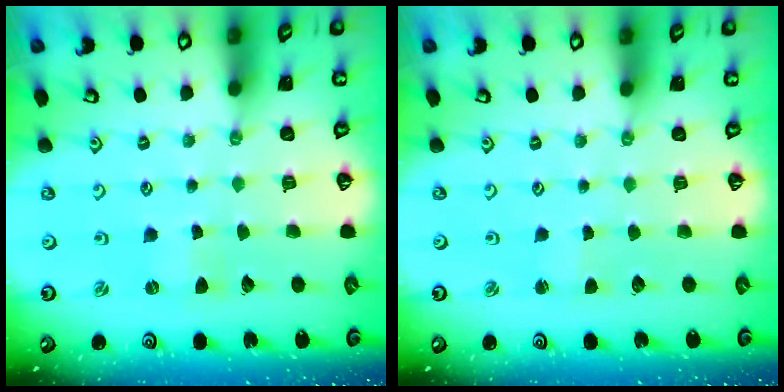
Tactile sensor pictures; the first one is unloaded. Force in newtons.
{"total": 1.0, "press": 1.0, "slide": 0.1}